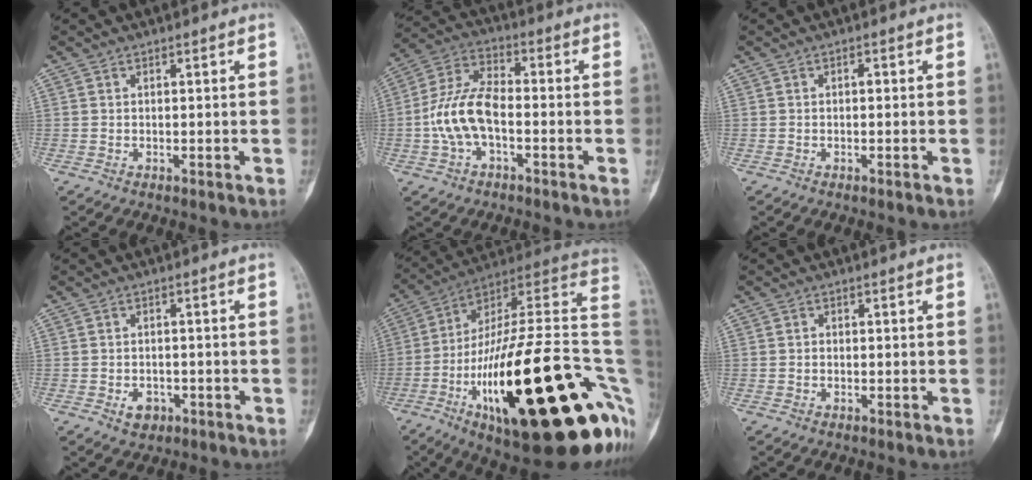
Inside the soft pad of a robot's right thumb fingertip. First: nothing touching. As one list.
[{"total": 11.0, "force": [-2.2, 5.7, 9.2], "torque": [-0.190, 0.037, -0.049]}, {"total": 0.9, "force": [0.0, 0.4, 0.8], "torque": [-0.011, 0.003, 0.001]}, {"total": 3.1, "force": [-1.3, 2.3, 1.6], "torque": [-0.015, 0.008, -0.012]}, {"total": 39.4, "force": [-8.6, 12.0, 36.6], "torque": [-0.473, 0.062, -0.132]}, {"total": 0.9, "force": [0.0, 0.7, 0.5], "torque": [-0.003, 0.004, -0.001]}]